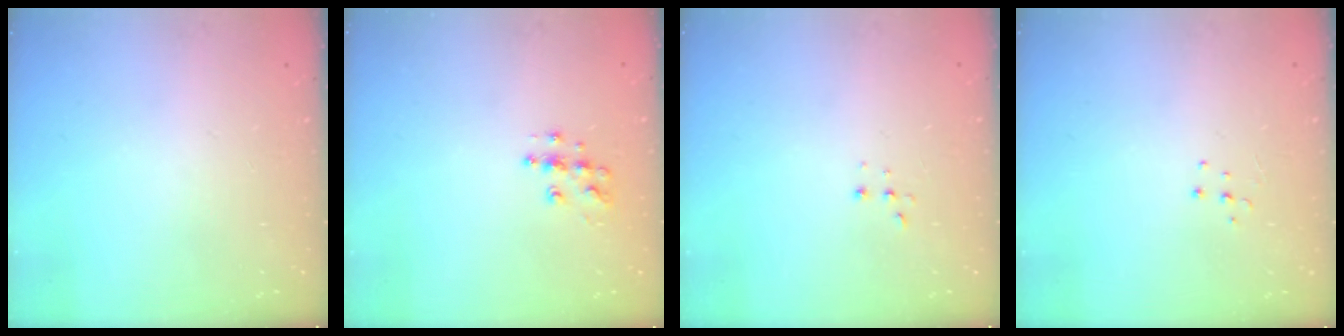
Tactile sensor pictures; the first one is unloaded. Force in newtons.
{"total": 8.7, "press": 8.7, "slide": 0.5}
{"total": 2.2, "press": 2.2, "slide": 0.5}
{"total": 4.3, "press": 4.3, "slide": 0.3}